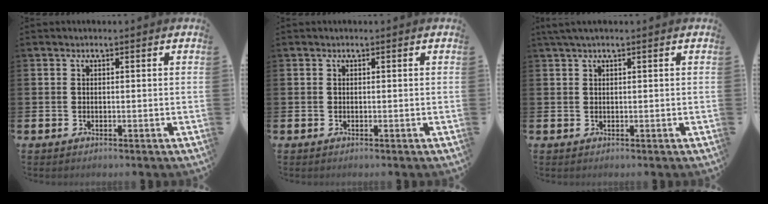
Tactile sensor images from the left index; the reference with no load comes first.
{"total": 0.0}
{"total": 1.3, "force": [0.8, 0.0, 1.0], "torque": [-0.025, 0.005, 0.016]}